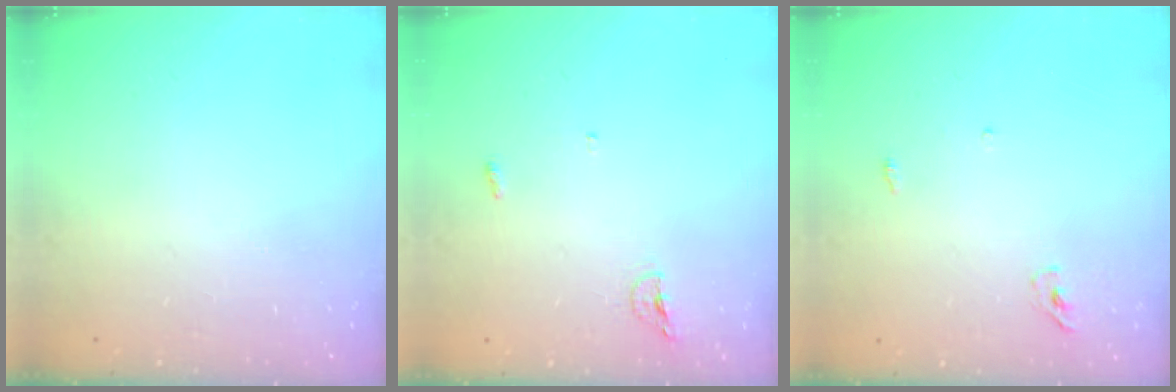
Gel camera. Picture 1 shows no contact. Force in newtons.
{"total": 3.9, "press": 3.8, "slide": 0.8}
{"total": 3.3, "press": 3.3, "slide": 0.7}